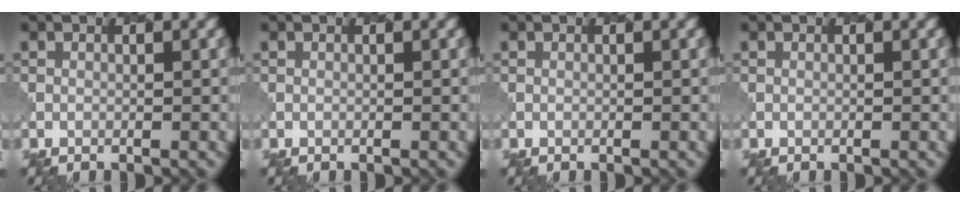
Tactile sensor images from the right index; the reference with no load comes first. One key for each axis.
{"total": 0.0}
{"total": 0.0}
{"total": 0.0}